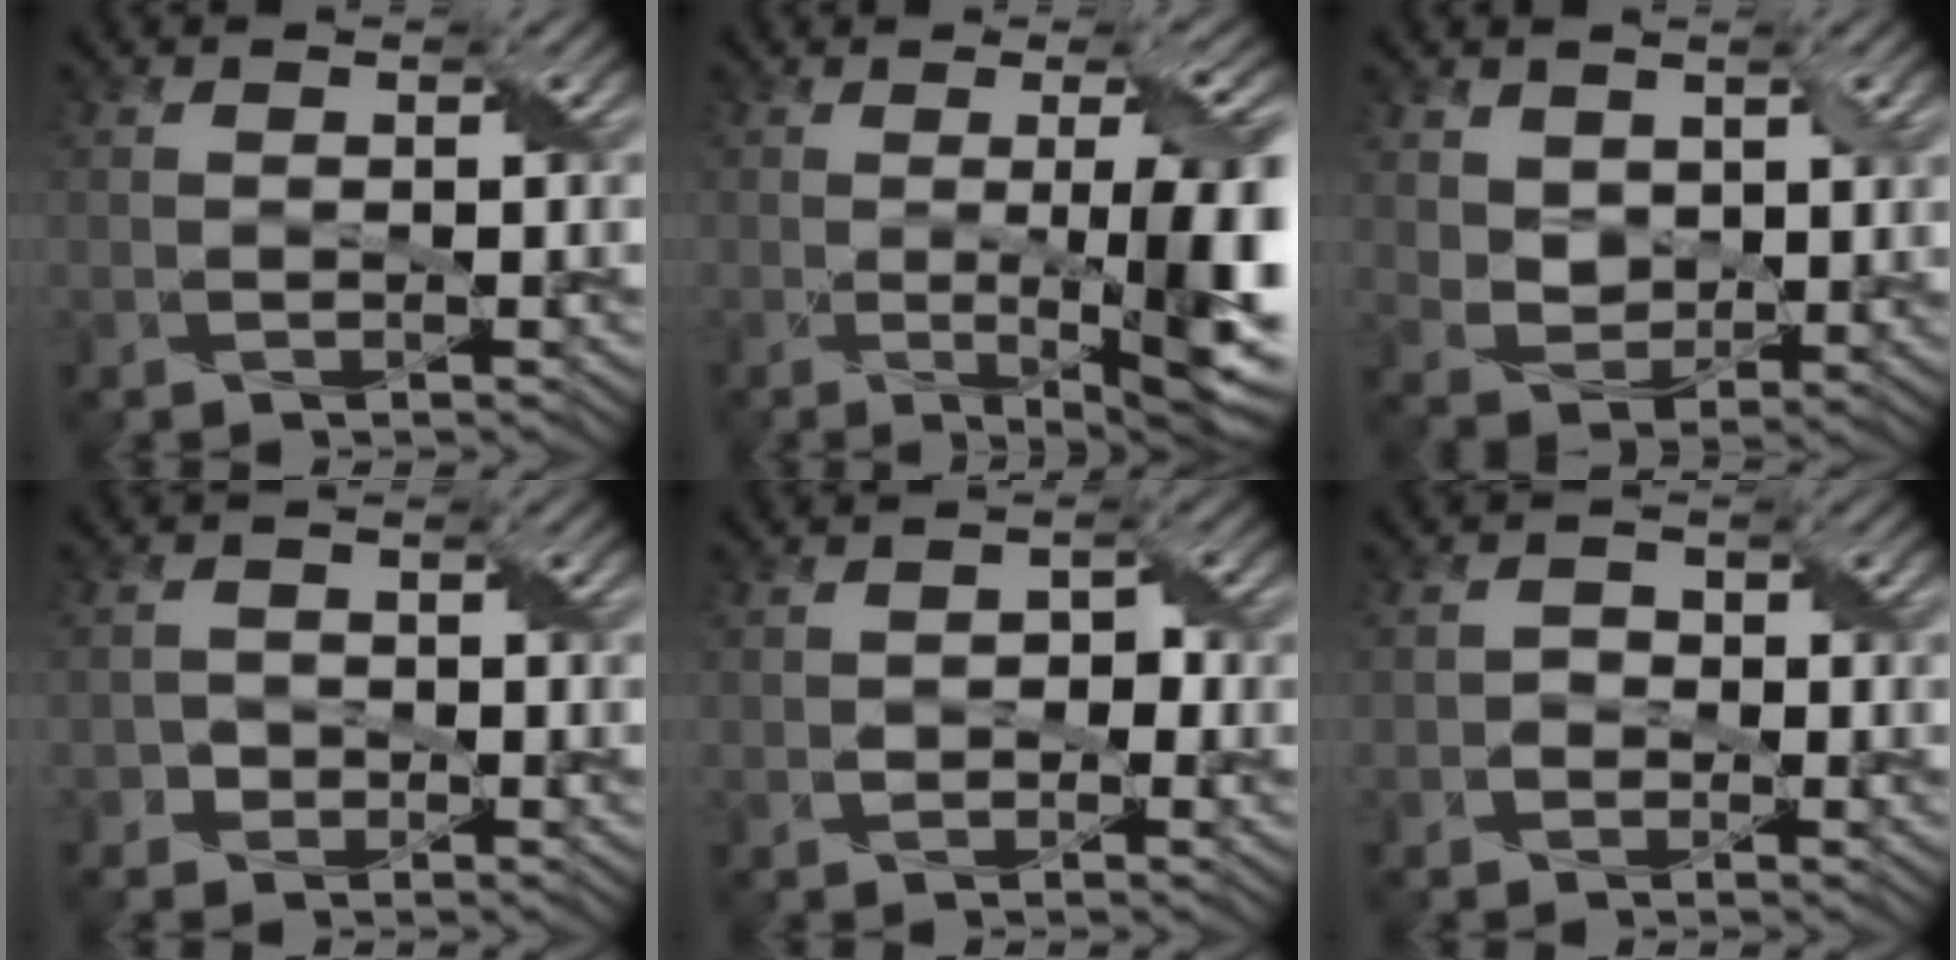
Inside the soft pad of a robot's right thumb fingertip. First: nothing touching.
{"total": 11.6, "force": [-1.4, 3.0, 11.2], "torque": [-0.154, -0.004, -0.018]}
{"total": 4.5, "force": [2.4, 3.2, 2.2], "torque": [-0.064, -0.011, 0.044]}
{"total": 1.7, "force": [-0.8, 1.4, 0.3], "torque": [0.002, 0.004, -0.016]}
{"total": 2.1, "force": [-0.4, 1.6, 1.3], "torque": [-0.023, -0.001, -0.007]}
{"total": 1.6, "force": [-0.6, 1.4, 0.5], "torque": [-0.008, 0.001, -0.013]}